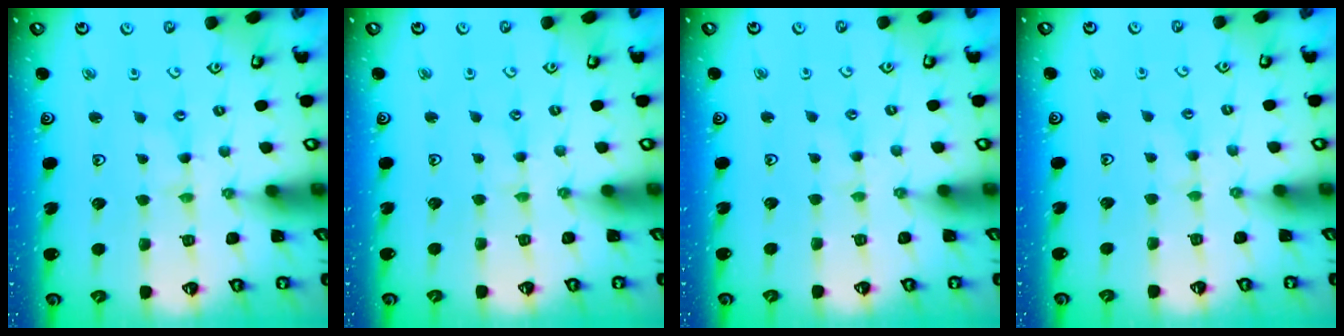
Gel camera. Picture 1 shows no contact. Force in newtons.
{"total": 0.7, "press": 0.6, "slide": 0.2}
{"total": 1.2, "press": 1.2, "slide": 0.3}
{"total": 1.9, "press": 1.8, "slide": 0.4}